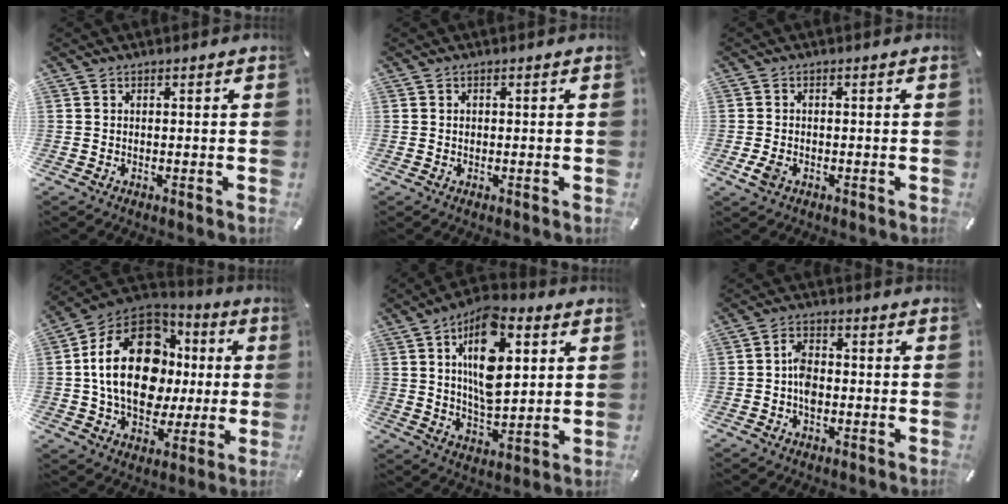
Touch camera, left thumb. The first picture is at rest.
{"total": 0.6, "force": [0.0, 0.5, 0.3], "torque": [-0.004, 0.003, -0.001]}
{"total": 2.9, "force": [-1.1, 1.7, 2.0], "torque": [-0.055, -0.004, -0.022]}
{"total": 23.5, "force": [1.9, 17.0, 16.1], "torque": [-0.306, 0.008, 0.033]}
{"total": 16.4, "force": [5.7, 8.9, 12.6], "torque": [-0.225, -0.011, 0.096]}
{"total": 4.9, "force": [-1.0, 3.3, 3.5], "torque": [-0.062, 0.013, -0.016]}